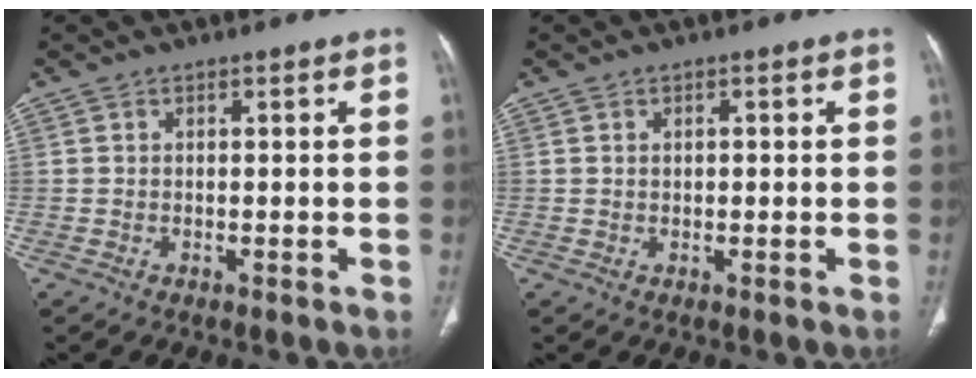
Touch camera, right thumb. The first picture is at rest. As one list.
[{"total": 0.9, "force": [0.2, 0.6, 0.7], "torque": [-0.014, 0.003, 0.005]}]